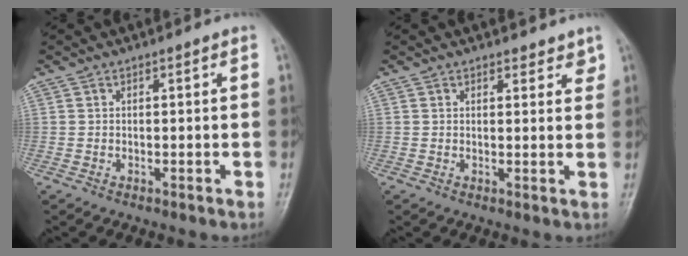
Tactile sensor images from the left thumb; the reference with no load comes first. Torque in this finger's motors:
{"motor_torque": [-0.42, 0.21, 0.02, -0.03, 0.02]}